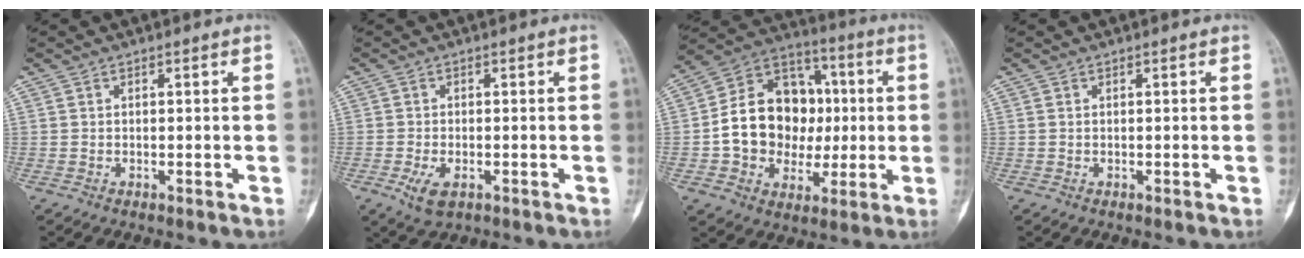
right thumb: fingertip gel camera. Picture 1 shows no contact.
{"total": 4.3, "force": [-1.6, 2.4, 3.2], "torque": [-0.058, -0.004, -0.025]}
{"total": 19.2, "force": [-0.2, 15.4, 11.4], "torque": [-0.142, 0.037, 0.004]}
{"total": 0.0}